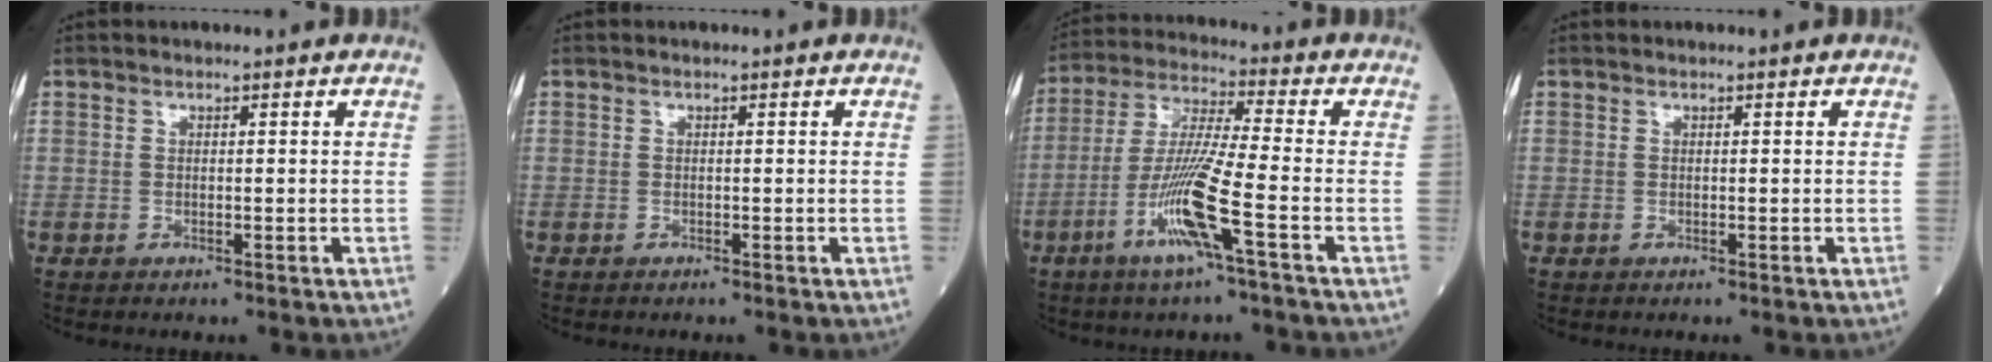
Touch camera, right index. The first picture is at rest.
{"total": 0.0}
{"total": 11.4, "force": [-4.8, -0.7, 10.4], "torque": [-0.212, -0.009, -0.096]}
{"total": 0.0}